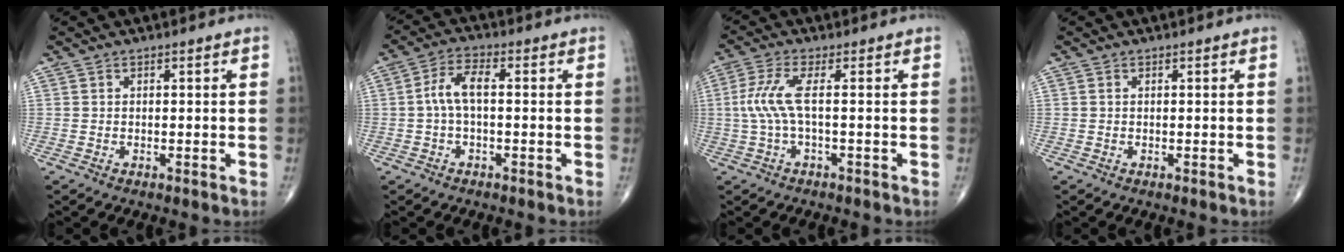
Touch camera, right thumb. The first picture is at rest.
{"total": 5.5, "force": [-0.1, 2.3, 5.0], "torque": [-0.104, 0.021, -0.009]}
{"total": 5.8, "force": [-0.1, 1.0, 5.7], "torque": [-0.158, 0.013, -0.006]}
{"total": 0.0}